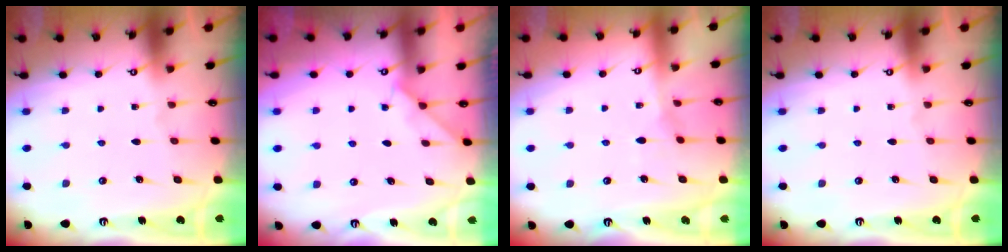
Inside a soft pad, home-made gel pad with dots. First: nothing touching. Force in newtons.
{"total": 2.4, "press": 2.3, "slide": 0.4}
{"total": 5.0, "press": 5.0, "slide": 0.2}
{"total": 0.0}